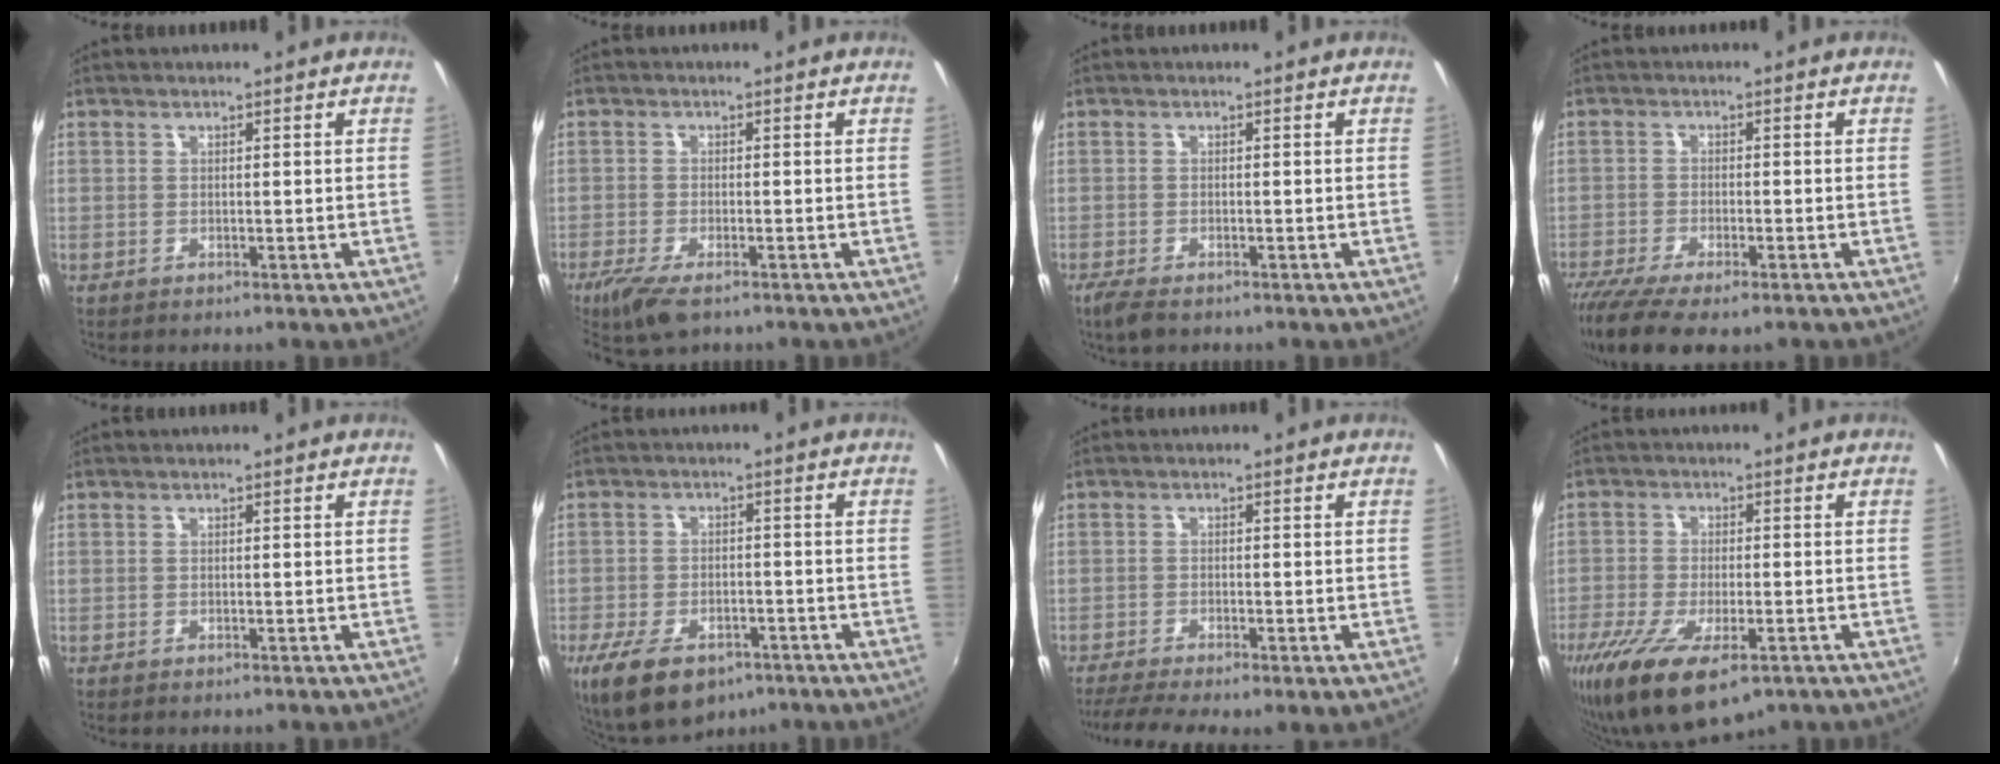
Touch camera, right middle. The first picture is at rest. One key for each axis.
{"total": 7.0, "fx": -4.8, "fy": 2.2, "fz": 4.6, "tx": -0.112, "ty": -0.030, "tz": -0.088}
{"total": 3.6, "fx": -2.6, "fy": 1.0, "fz": 2.2, "tx": -0.050, "ty": -0.016, "tz": -0.047}
{"total": 10.5, "fx": -7.8, "fy": 2.7, "fz": 6.4, "tx": -0.152, "ty": -0.048, "tz": -0.140}
{"total": 0.0}
{"total": 13.1, "fx": -8.1, "fy": 6.8, "fz": 7.7, "tx": -0.172, "ty": -0.030, "tz": -0.131}
{"total": 7.8, "fx": -5.3, "fy": 1.4, "fz": 5.5, "tx": -0.115, "ty": -0.031, "tz": -0.085}
{"total": 14.8, "fx": -8.9, "fy": 5.8, "fz": 10.4, "tx": -0.223, "ty": -0.053, "tz": -0.147}